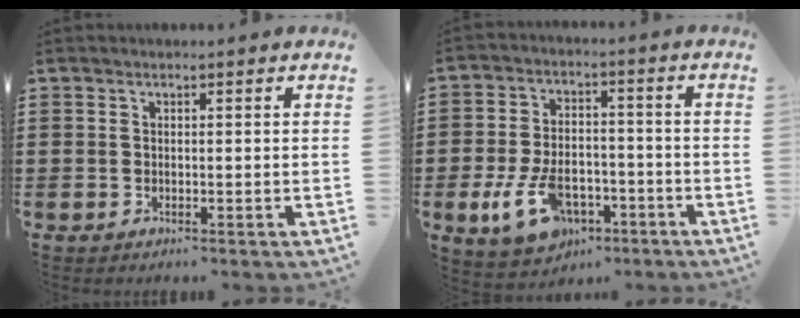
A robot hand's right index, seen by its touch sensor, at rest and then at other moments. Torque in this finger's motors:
{"motor_torque": [1.30, -0.83, 0.35, 0.17]}